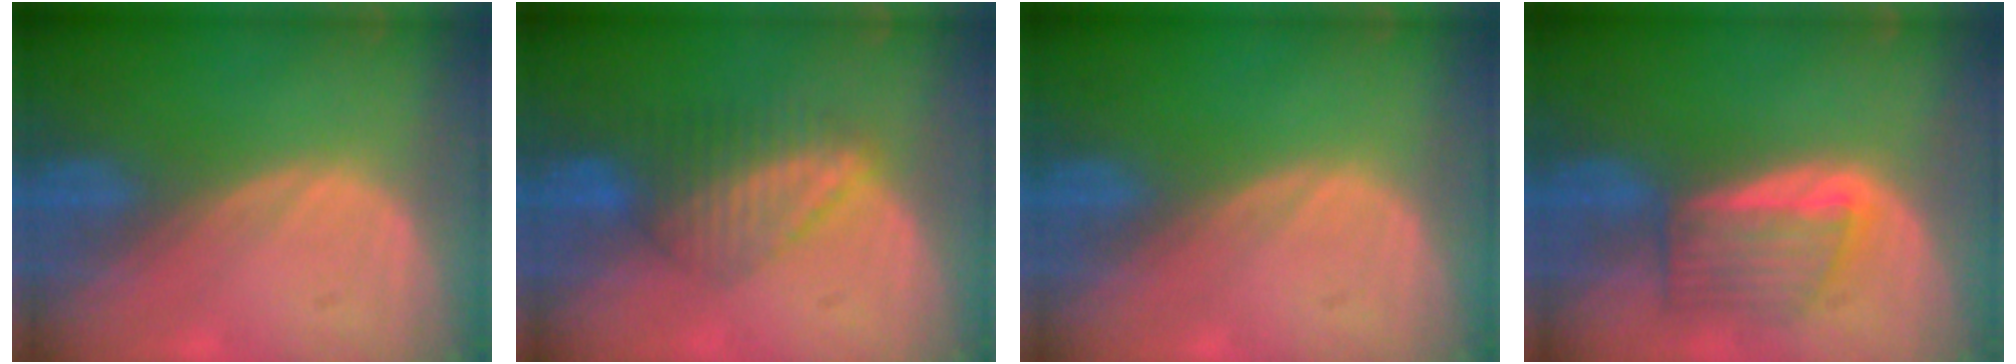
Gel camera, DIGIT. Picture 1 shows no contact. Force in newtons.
{"total": 6.6, "press": 5.9, "slide": 2.8}
{"total": 0.0}
{"total": 6.0, "press": 6.0, "slide": 0.7}